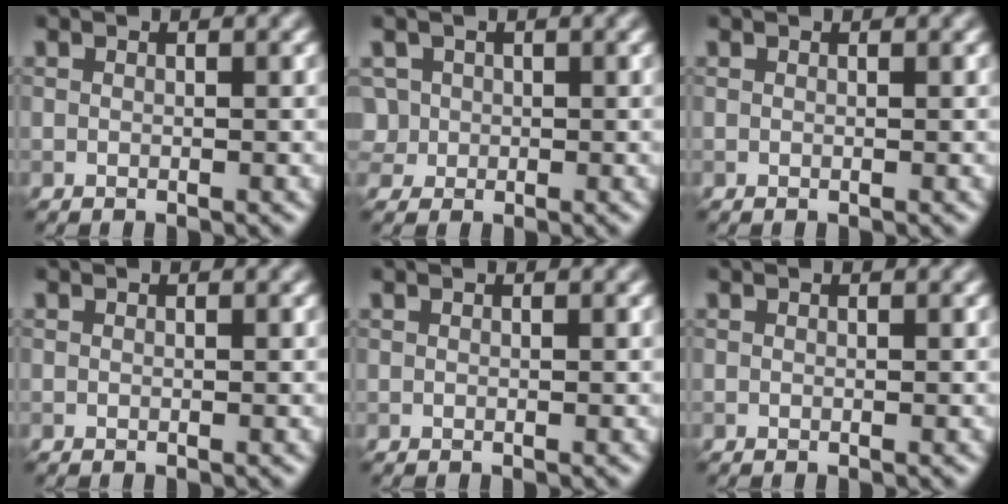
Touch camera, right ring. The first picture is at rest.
{"total": 3.2, "force": [0.4, 2.9, 1.2], "torque": [-0.022, 0.027, 0.005]}
{"total": 0.0}
{"total": 0.0}
{"total": 0.0}
{"total": 0.0}